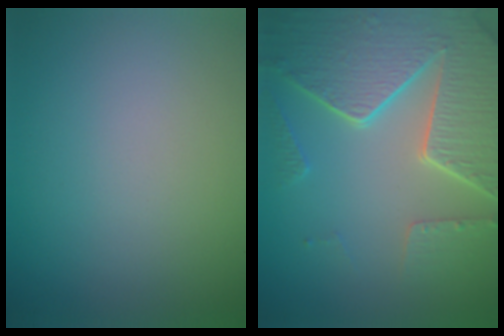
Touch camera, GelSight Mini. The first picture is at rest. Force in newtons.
{"total": 8.3, "press": 5.9, "slide": 5.8}